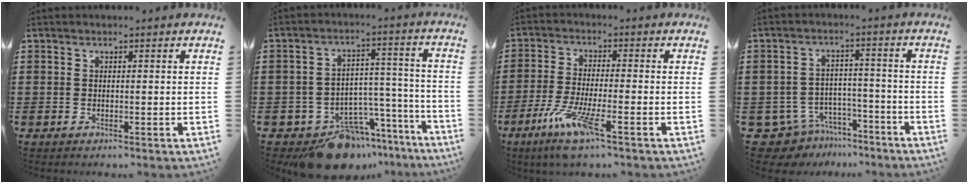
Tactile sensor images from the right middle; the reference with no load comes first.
{"total": 10.9, "force": [-9.4, 4.8, 2.7], "torque": [-0.029, 0.047, -0.165]}
{"total": 7.8, "force": [-4.6, 1.1, 6.2], "torque": [-0.130, -0.013, -0.085]}
{"total": 7.0, "force": [-6.4, 2.7, 0.9], "torque": [-0.043, 0.017, -0.132]}